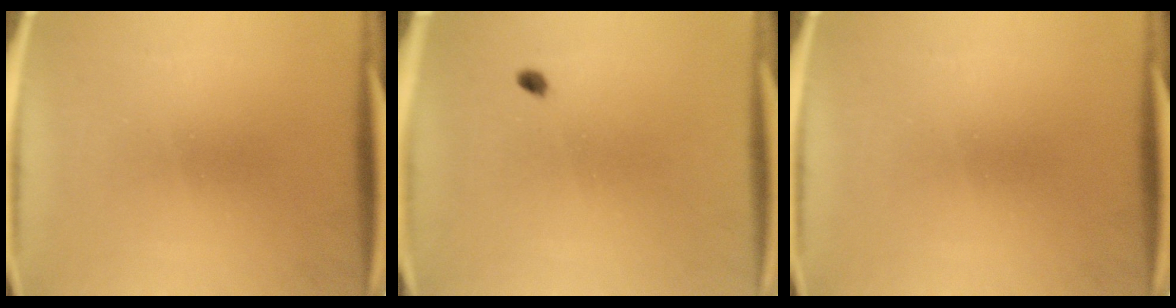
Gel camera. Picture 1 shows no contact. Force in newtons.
{"total": 1.6}
{"total": 0.0}